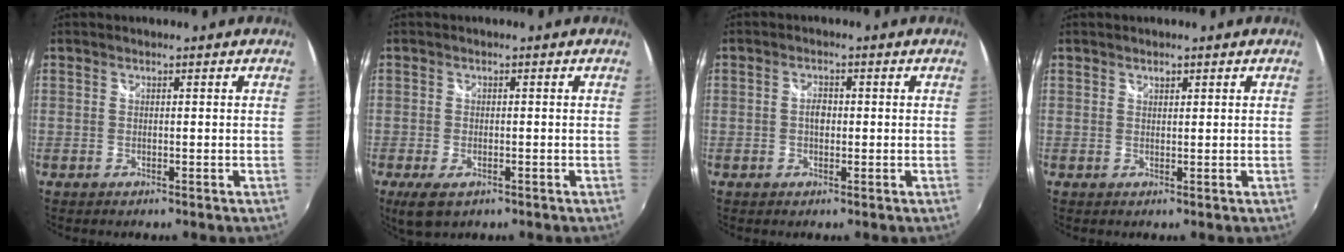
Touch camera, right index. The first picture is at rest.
{"total": 4.8, "force": [-2.6, 2.4, 3.2], "torque": [-0.073, -0.017, -0.045]}
{"total": 2.1, "force": [-0.1, 1.3, 1.6], "torque": [-0.028, 0.005, -0.003]}
{"total": 0.8, "force": [0.6, 0.5, 0.3], "torque": [-0.003, 0.001, 0.009]}